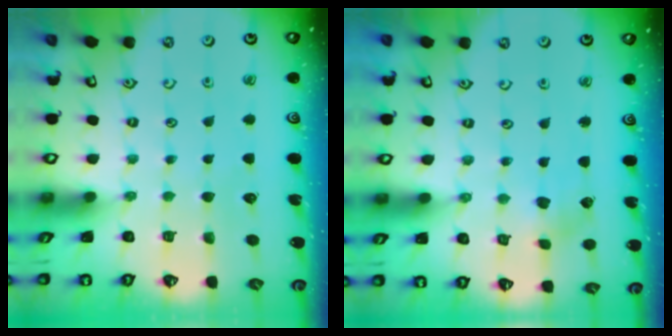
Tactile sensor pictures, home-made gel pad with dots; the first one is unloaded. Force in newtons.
{"total": 3.4, "press": 3.3, "slide": 0.4}